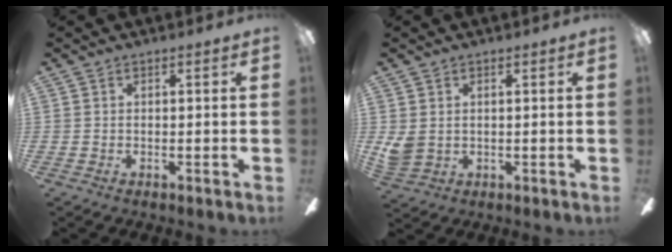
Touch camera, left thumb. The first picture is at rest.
{"total": 3.9, "force": [1.4, 3.1, 1.8], "torque": [-0.035, -0.003, 0.028]}